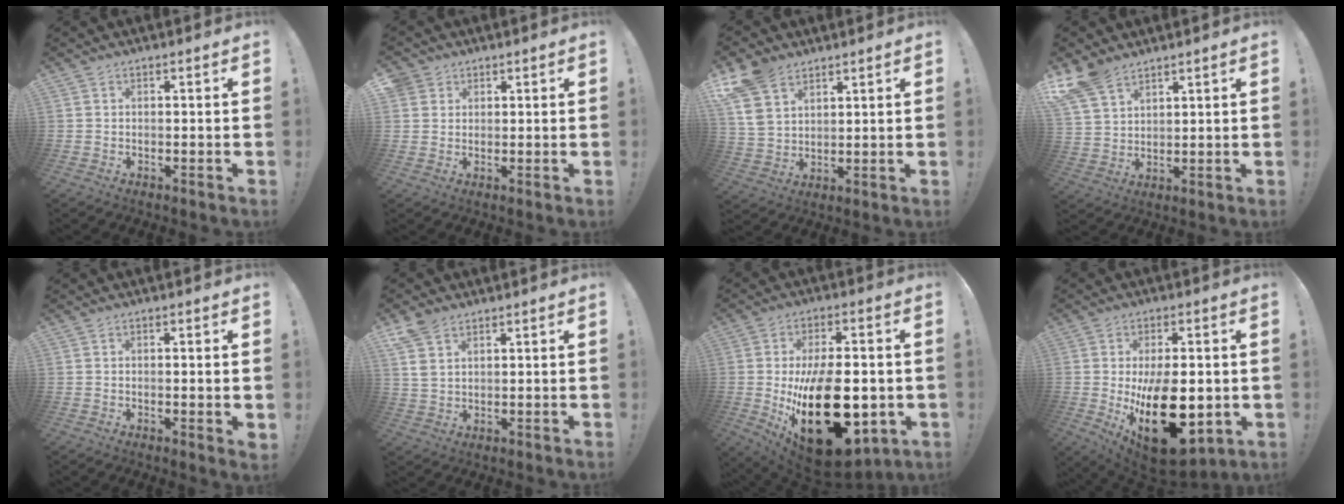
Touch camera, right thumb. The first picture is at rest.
{"total": 3.4, "force": [2.0, 2.7, 0.4], "torque": [-0.001, -0.007, 0.036]}
{"total": 11.1, "force": [7.3, 6.7, 5.0], "torque": [-0.099, -0.034, 0.146]}
{"total": 9.1, "force": [6.8, 4.6, 4.0], "torque": [-0.087, -0.030, 0.134]}
{"total": 2.0, "force": [0.4, -0.1, 1.9], "torque": [-0.025, -0.006, 0.006]}
{"total": 6.4, "force": [3.9, 3.5, 3.6], "torque": [-0.058, -0.010, 0.077]}
{"total": 29.1, "force": [-4.3, 15.3, 24.4], "torque": [-0.408, 0.004, -0.048]}
{"total": 23.6, "force": [-2.9, 12.0, 20.1], "torque": [-0.304, -0.014, -0.025]}